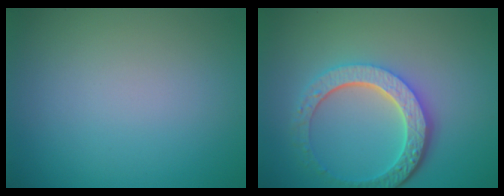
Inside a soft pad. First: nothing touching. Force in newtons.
{"total": 5.8, "press": 4.4, "slide": 3.7}